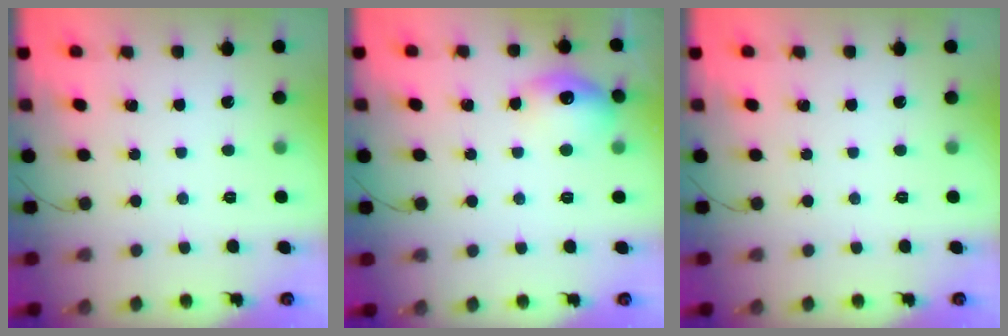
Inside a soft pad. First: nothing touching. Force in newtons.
{"total": 11.8, "press": 11.7, "slide": 0.7}
{"total": 0.0}